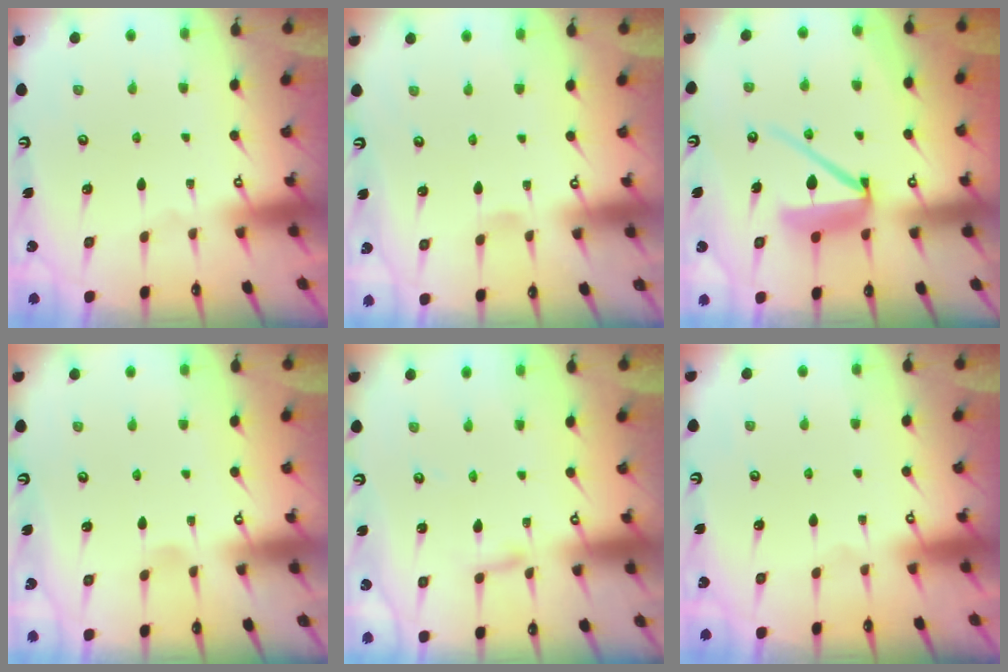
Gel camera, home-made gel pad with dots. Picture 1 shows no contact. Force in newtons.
{"total": 2.1, "press": 2.1, "slide": 0.2}
{"total": 10.3, "press": 10.2, "slide": 1.1}
{"total": 3.0, "press": 3.0, "slide": 0.4}
{"total": 2.7, "press": 2.7, "slide": 0.2}
{"total": 0.0}